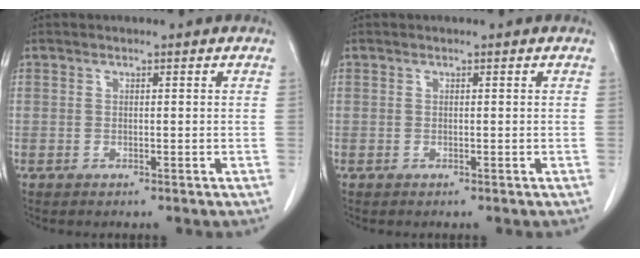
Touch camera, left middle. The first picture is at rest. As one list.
[{"total": 0.0}]